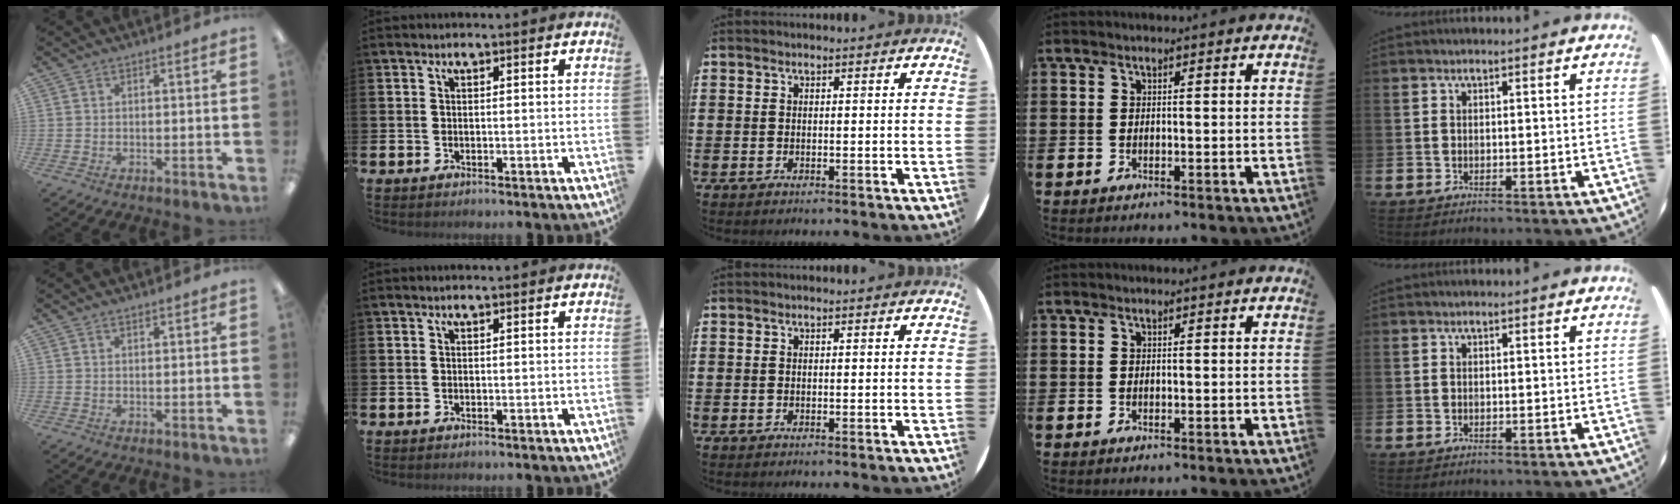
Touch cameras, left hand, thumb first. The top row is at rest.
{"thumb": {"total": 0.7, "force": [0.7, 0.2, 0.3], "torque": [-0.006, 0.001, 0.012]}}